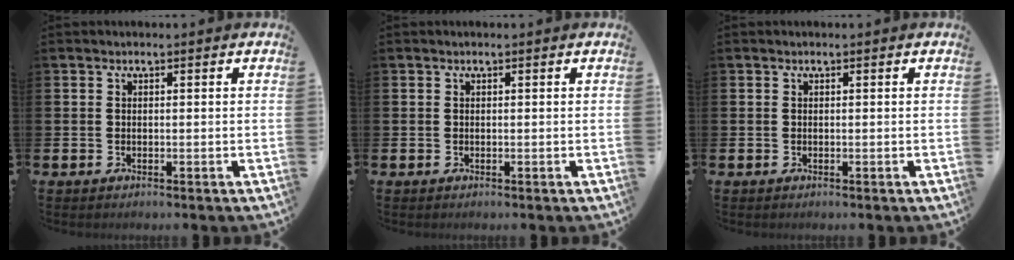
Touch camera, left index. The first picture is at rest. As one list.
[{"total": 0.0}, {"total": 0.0}]